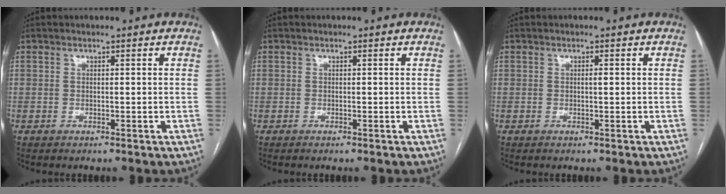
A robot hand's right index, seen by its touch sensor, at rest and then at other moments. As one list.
[{"total": 0.0}, {"total": 0.6, "force": [0.1, 0.1, 0.6], "torque": [-0.010, 0.001, 0.000]}]